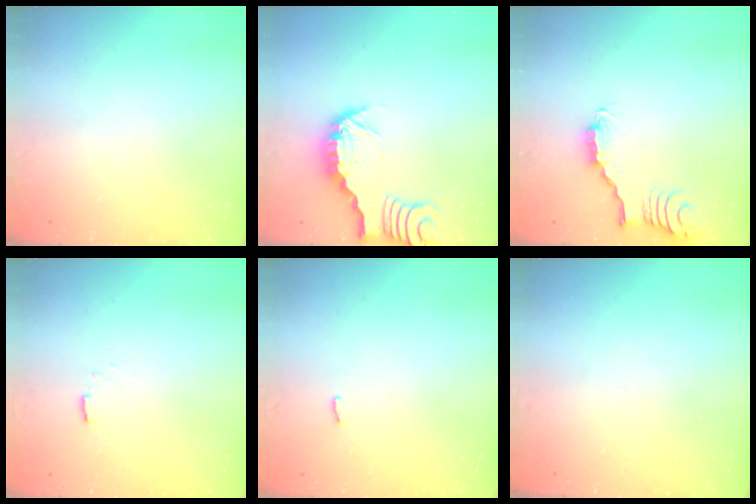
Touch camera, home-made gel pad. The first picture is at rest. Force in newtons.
{"total": 3.1, "press": 3.1, "slide": 0.4}
{"total": 2.6, "press": 2.6, "slide": 0.4}
{"total": 4.8, "press": 4.8, "slide": 0.5}
{"total": 2.9, "press": 2.9, "slide": 0.2}
{"total": 0.0}